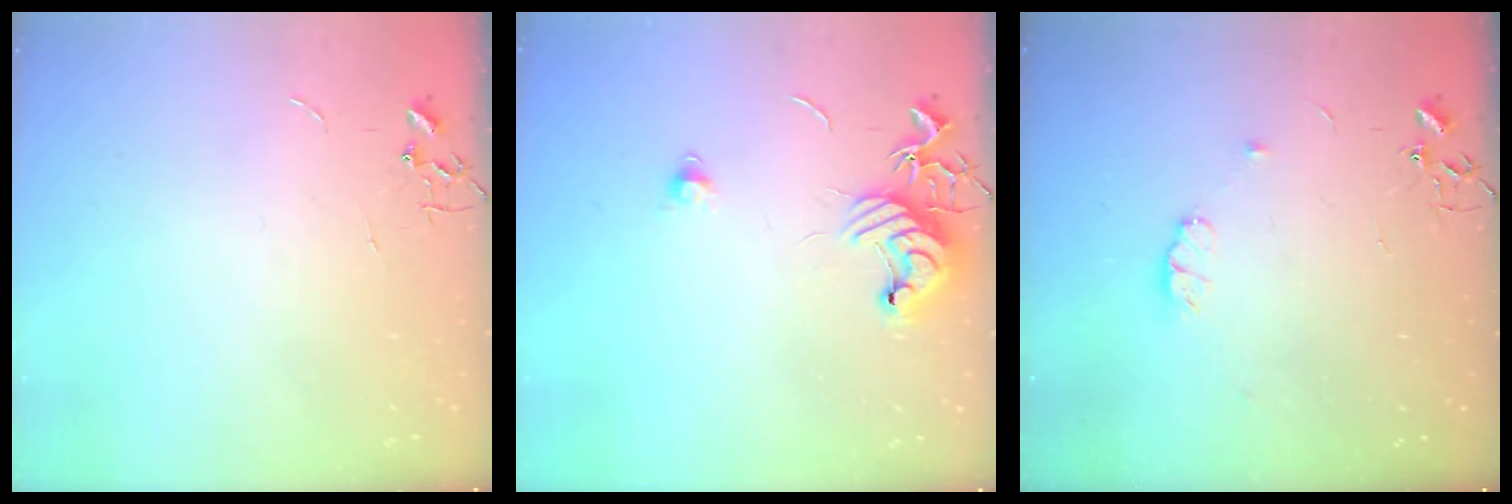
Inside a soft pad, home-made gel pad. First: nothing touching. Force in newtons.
{"total": 11.0, "press": 10.9, "slide": 0.9}
{"total": 5.3, "press": 5.1, "slide": 1.3}